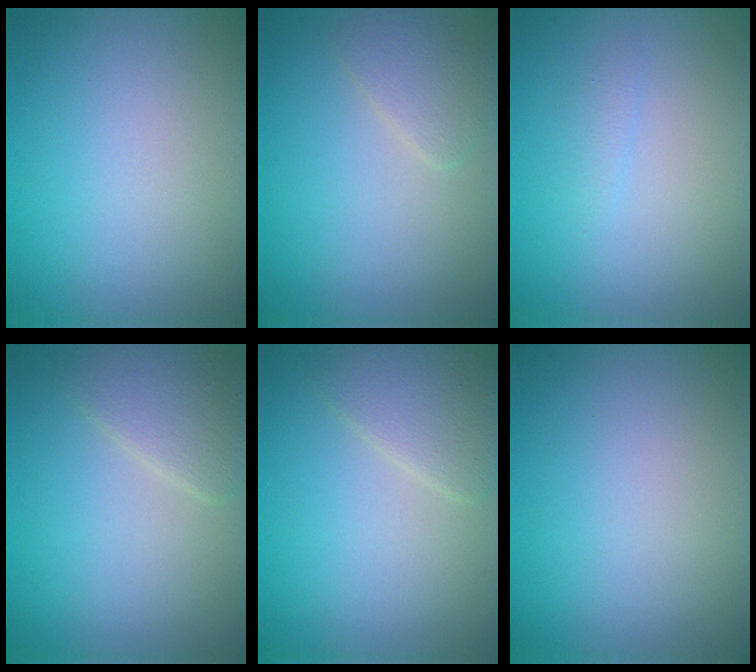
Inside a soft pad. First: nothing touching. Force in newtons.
{"total": 1.8, "press": 1.8, "slide": 0.1}
{"total": 0.7, "press": 0.7, "slide": 0.0}
{"total": 2.6, "press": 2.6, "slide": 0.0}
{"total": 2.6, "press": 2.6, "slide": 0.0}
{"total": 0.0}